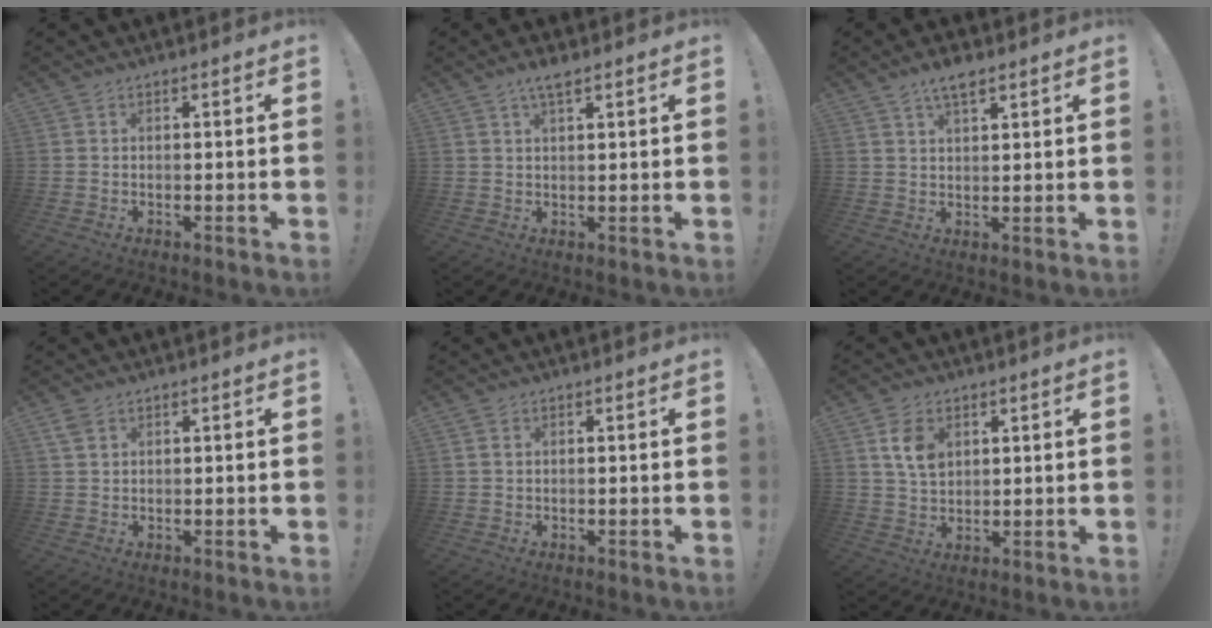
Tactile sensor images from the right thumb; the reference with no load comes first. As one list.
[{"total": 3.7, "force": [2.6, 0.7, 2.6], "torque": [-0.039, -0.013, 0.042]}, {"total": 5.5, "force": [3.9, 1.7, 3.5], "torque": [-0.051, -0.020, 0.065]}, {"total": 2.8, "force": [1.5, 1.6, 1.7], "torque": [-0.030, -0.001, 0.028]}, {"total": 0.9, "force": [0.3, 0.6, 0.5], "torque": [-0.006, -0.001, 0.005]}, {"total": 8.0, "force": [3.0, 5.6, 4.8], "torque": [-0.069, -0.004, 0.056]}]